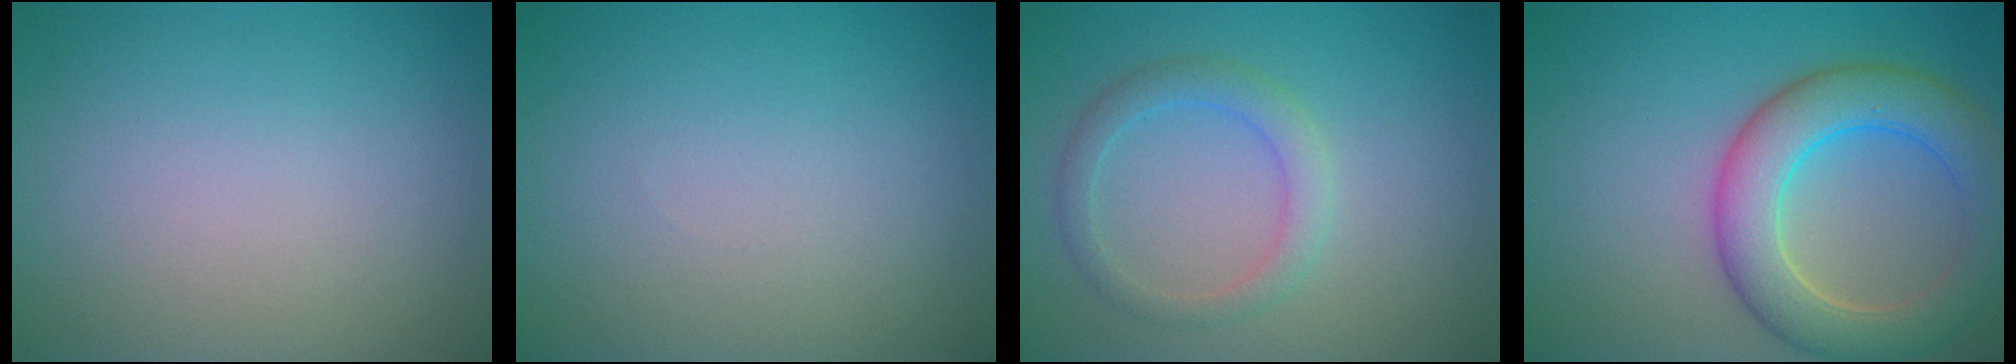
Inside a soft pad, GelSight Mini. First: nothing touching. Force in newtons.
{"total": 0.0}
{"total": 2.4, "press": 2.4, "slide": 0.1}
{"total": 7.0, "press": 7.0, "slide": 0.3}